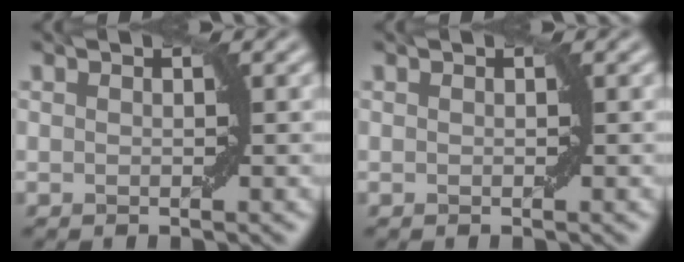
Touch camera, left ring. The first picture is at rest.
{"total": 0.0}